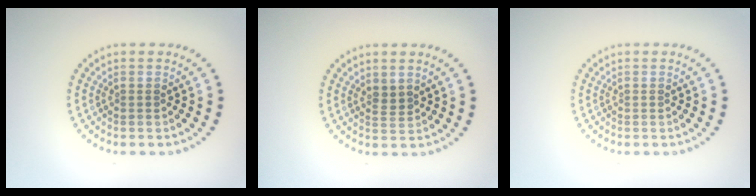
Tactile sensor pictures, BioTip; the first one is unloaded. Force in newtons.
{"total": 1.2, "press": 0.9, "slide": 0.7}
{"total": 0.0}